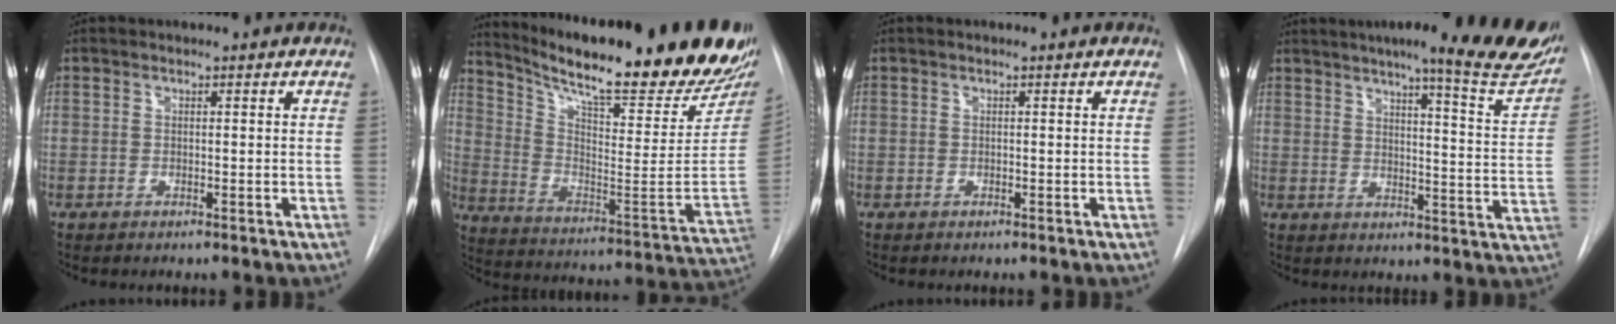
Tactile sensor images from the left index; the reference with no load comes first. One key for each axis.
{"total": 30.7, "fx": 25.2, "fy": 3.9, "fz": 17.2, "tx": -0.281, "ty": -0.082, "tz": 0.343}
{"total": 0.0}
{"total": 22.9, "fx": 18.6, "fy": 2.2, "fz": 13.1, "tx": -0.177, "ty": -0.041, "tz": 0.217}